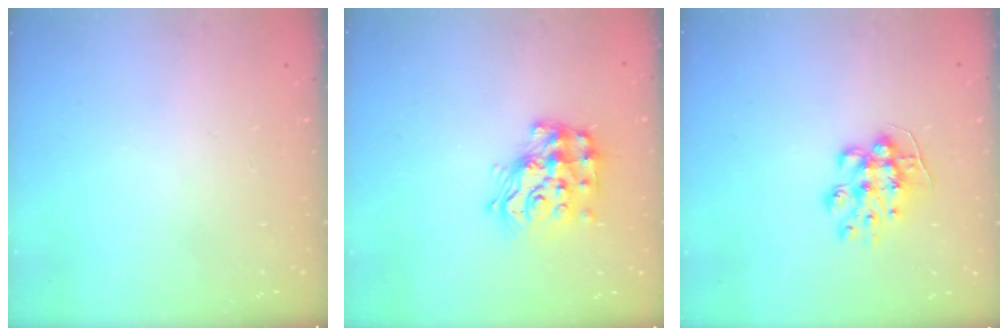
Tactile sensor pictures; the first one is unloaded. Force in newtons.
{"total": 13.2, "press": 13.2, "slide": 1.0}
{"total": 9.2, "press": 9.2, "slide": 0.3}